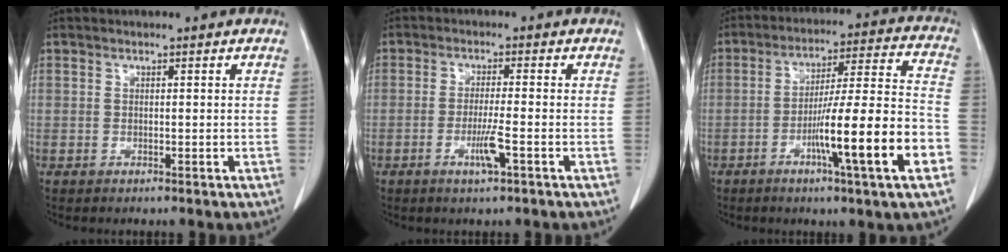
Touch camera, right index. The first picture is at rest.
{"total": 3.9, "force": [-1.6, -0.2, 3.6], "torque": [-0.069, -0.007, -0.029]}
{"total": 16.0, "force": [-6.0, -0.3, 14.8], "torque": [-0.245, 0.000, -0.093]}